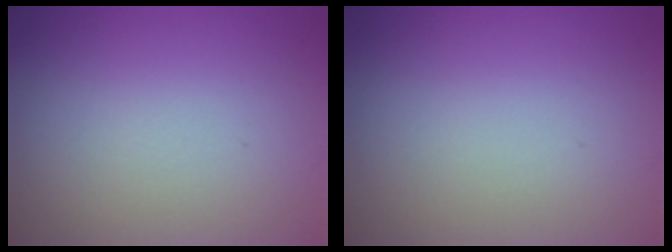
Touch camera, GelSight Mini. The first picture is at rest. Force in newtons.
{"total": 0.0}